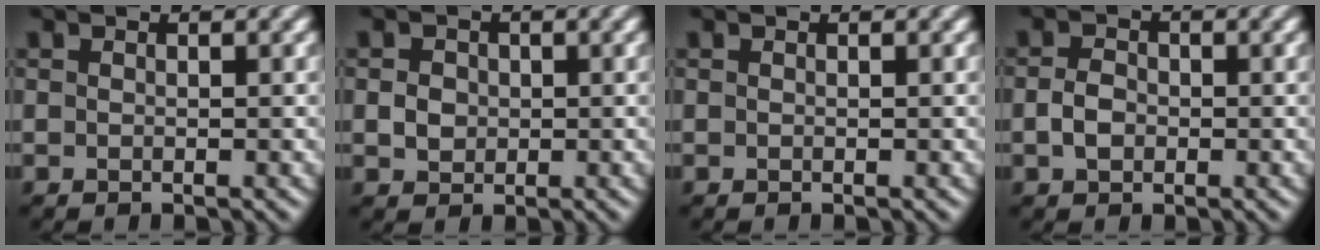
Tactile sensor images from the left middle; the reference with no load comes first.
{"total": 1.8, "force": [0.0, 1.6, 0.8], "torque": [-0.013, -0.003, -0.001]}
{"total": 0.0}
{"total": 2.2, "force": [-0.4, 1.7, 1.4], "torque": [-0.028, 0.000, -0.013]}